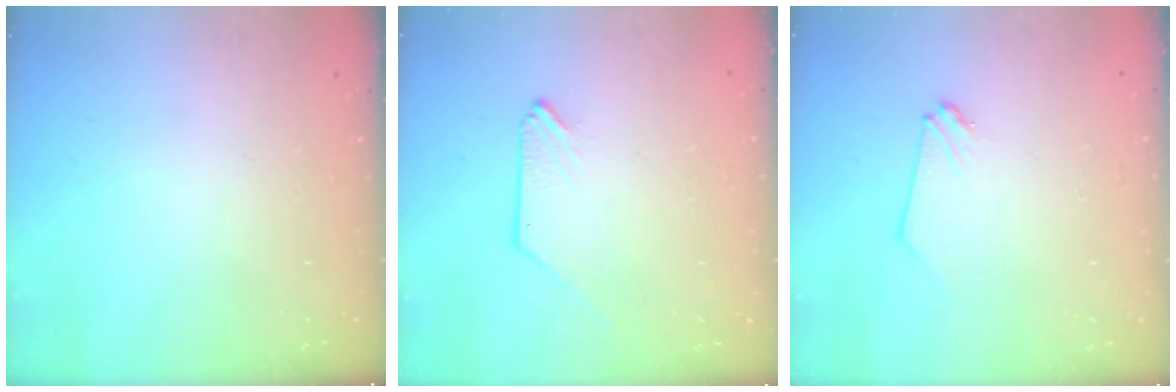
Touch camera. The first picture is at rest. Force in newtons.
{"total": 0.0}
{"total": 0.0}